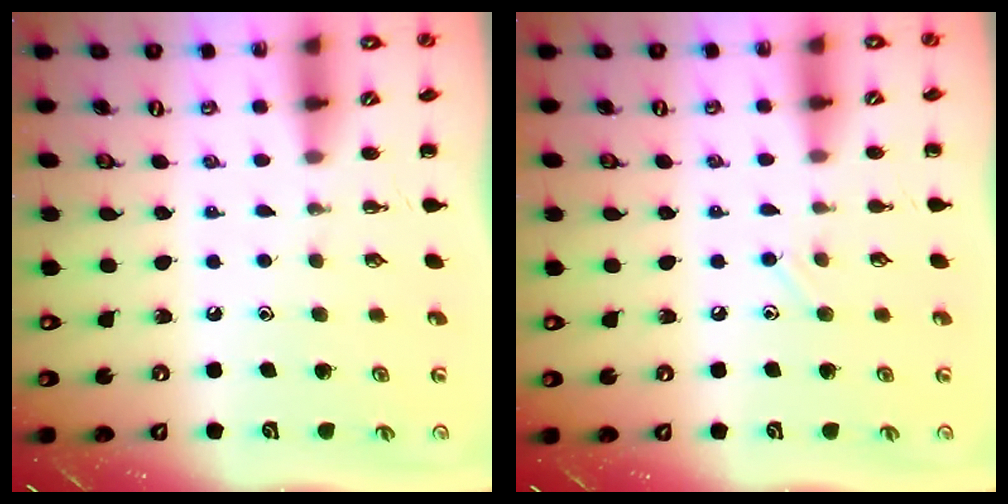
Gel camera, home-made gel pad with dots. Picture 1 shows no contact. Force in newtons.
{"total": 4.8, "press": 4.6, "slide": 1.5}